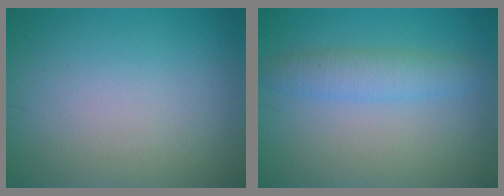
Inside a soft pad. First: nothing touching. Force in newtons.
{"total": 2.9, "press": 2.9, "slide": 0.1}